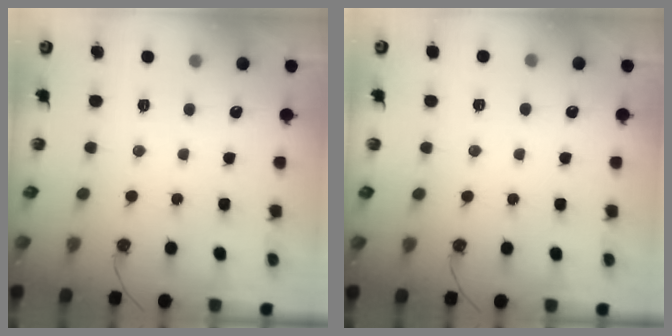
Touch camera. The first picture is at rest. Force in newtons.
{"total": 2.7, "press": 2.4, "slide": 1.3}